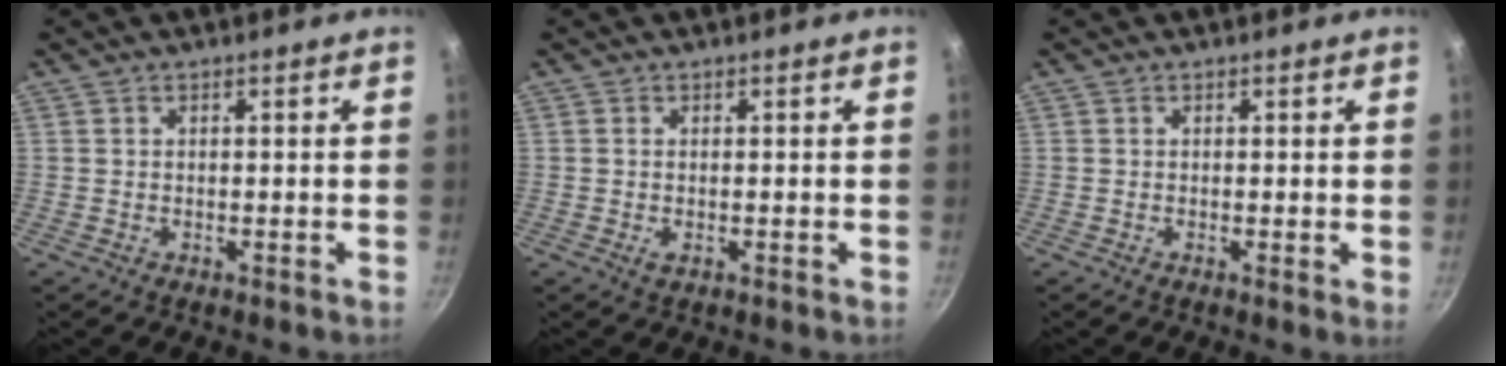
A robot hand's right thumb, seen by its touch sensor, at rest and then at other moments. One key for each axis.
{"total": 0.9, "fx": -0.2, "fy": 0.3, "fz": 0.8, "tx": -0.016, "ty": -0.001, "tz": -0.001}
{"total": 0.6, "fx": 0.1, "fy": 0.0, "fz": 0.6, "tx": -0.009, "ty": -0.006, "tz": -0.003}